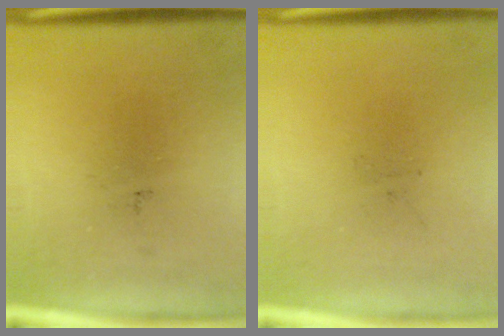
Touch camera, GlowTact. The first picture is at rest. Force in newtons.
{"total": 0.0}